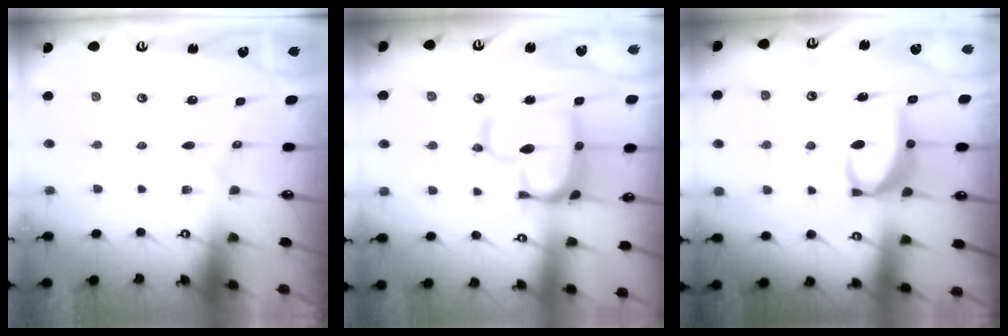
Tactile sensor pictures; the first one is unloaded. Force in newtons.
{"total": 12.2, "press": 12.1, "slide": 1.2}
{"total": 5.6, "press": 5.6, "slide": 0.3}